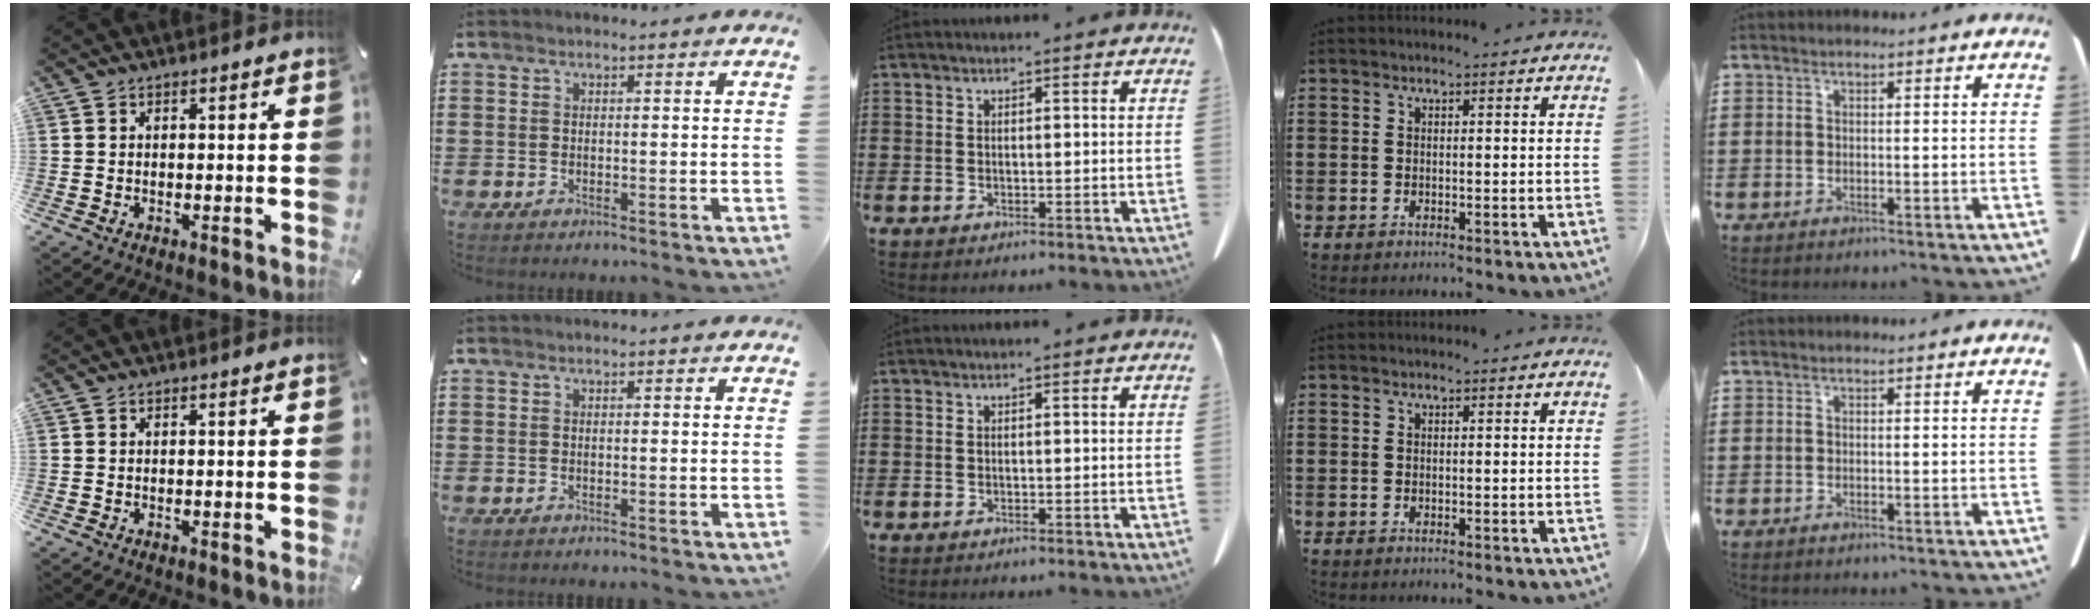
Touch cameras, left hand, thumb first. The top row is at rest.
{}